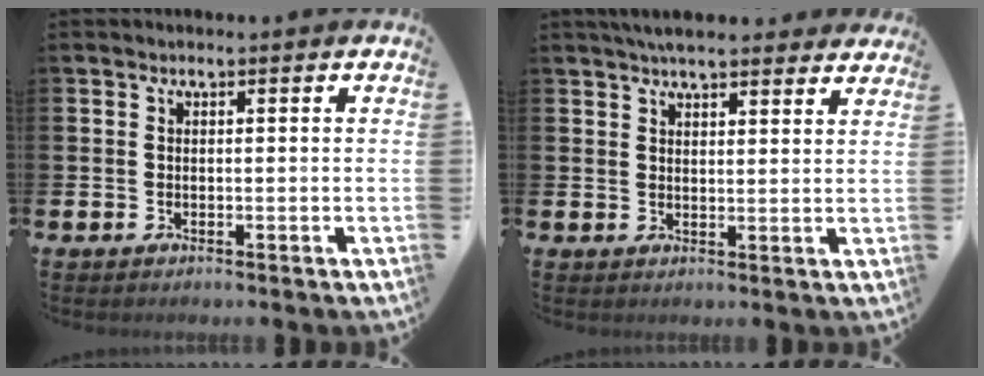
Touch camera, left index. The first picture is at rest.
{"total": 4.5, "force": [4.3, 0.8, 1.1], "torque": [-0.023, -0.015, 0.077]}